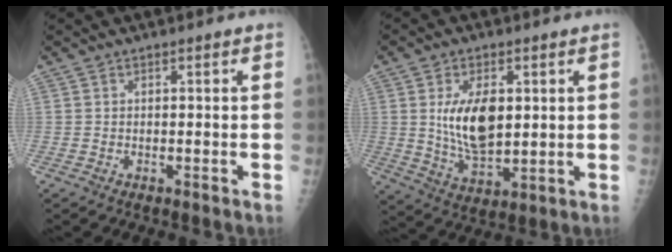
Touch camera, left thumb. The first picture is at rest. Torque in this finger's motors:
{"motor_torque": [-0.12, 0.76, 0.45, -0.41, 0.12]}